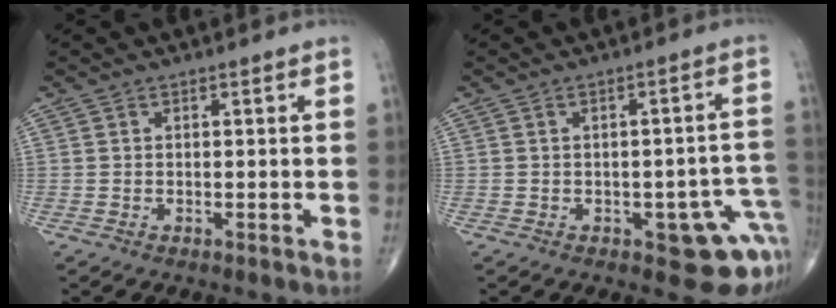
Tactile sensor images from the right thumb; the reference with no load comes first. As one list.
[{"total": 10.7, "force": [-3.9, 4.8, 8.7], "torque": [-0.063, 0.021, -0.039]}]